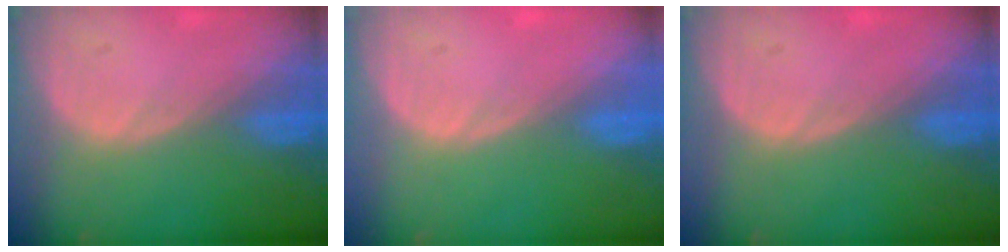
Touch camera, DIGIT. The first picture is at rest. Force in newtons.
{"total": 0.0}
{"total": 0.0}